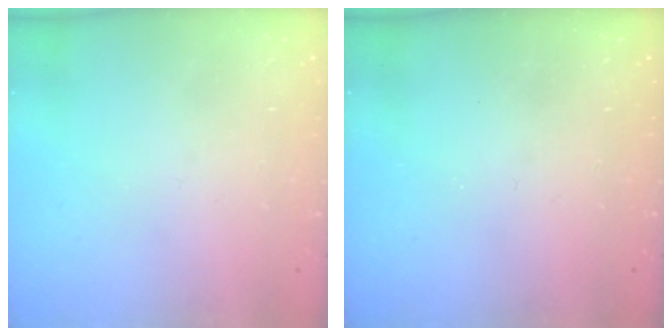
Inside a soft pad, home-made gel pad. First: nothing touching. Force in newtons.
{"total": 0.0}